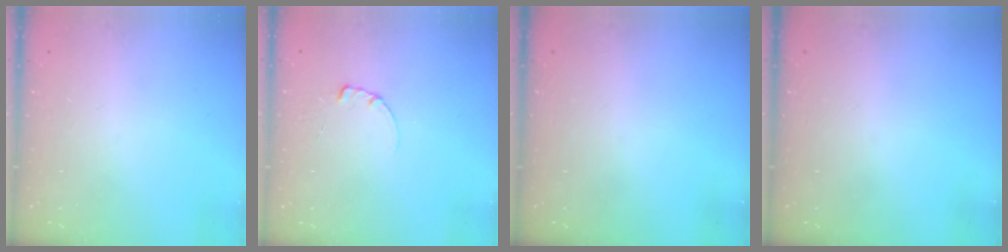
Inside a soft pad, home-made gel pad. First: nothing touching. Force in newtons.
{"total": 0.6, "press": 0.6, "slide": 0.1}
{"total": 0.0}
{"total": 0.0}